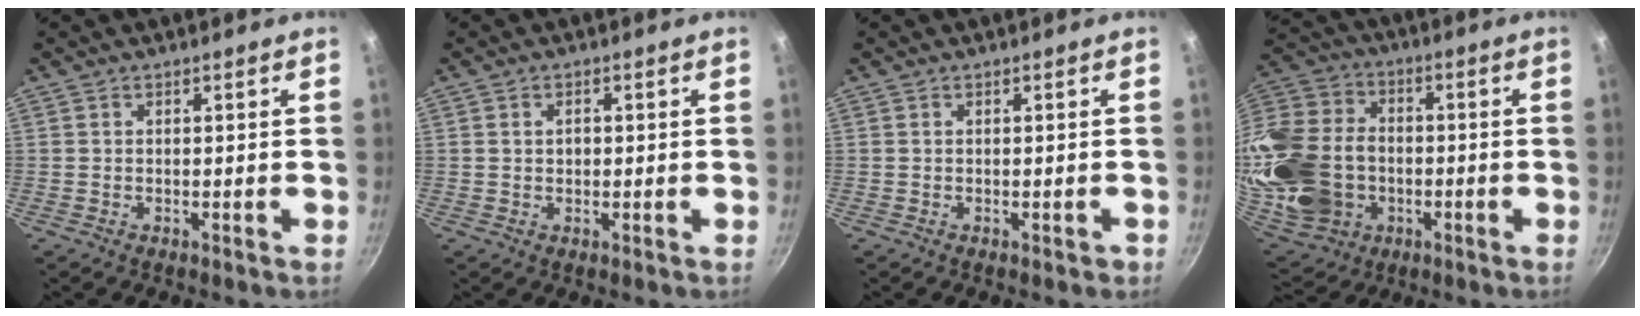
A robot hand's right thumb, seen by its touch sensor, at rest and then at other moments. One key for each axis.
{"total": 1.6, "fx": 0.1, "fy": 1.3, "fz": 1.0, "tx": -0.013, "ty": 0.003, "tz": 0.001}
{"total": 1.0, "fx": -0.5, "fy": 0.4, "fz": 0.8, "tx": -0.006, "ty": 0.002, "tz": -0.007}
{"total": 24.8, "fx": -3.3, "fy": 19.2, "fz": 15.3, "tx": -0.328, "ty": 0.032, "tz": -0.044}